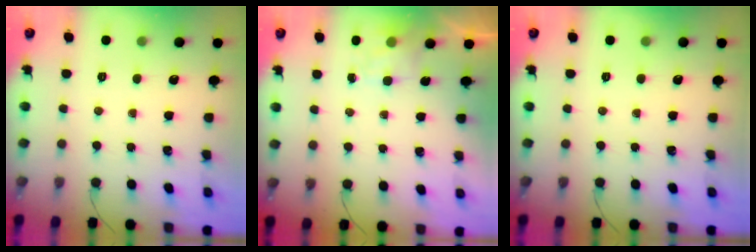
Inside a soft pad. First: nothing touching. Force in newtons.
{"total": 2.2, "press": 1.8, "slide": 1.3}
{"total": 0.0}